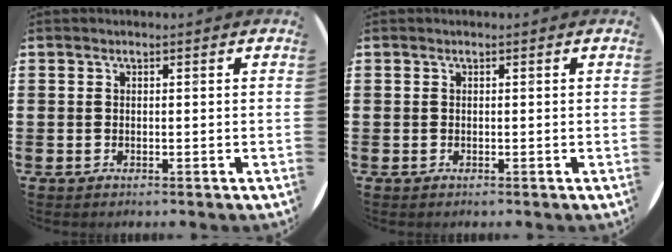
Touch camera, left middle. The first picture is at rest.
{"total": 0.0}